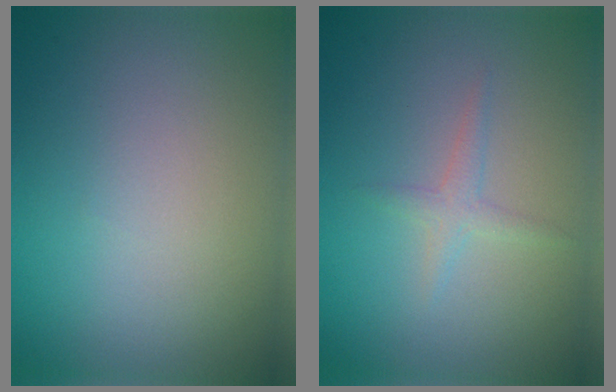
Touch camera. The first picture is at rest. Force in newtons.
{"total": 1.3, "press": 1.3, "slide": 0.0}